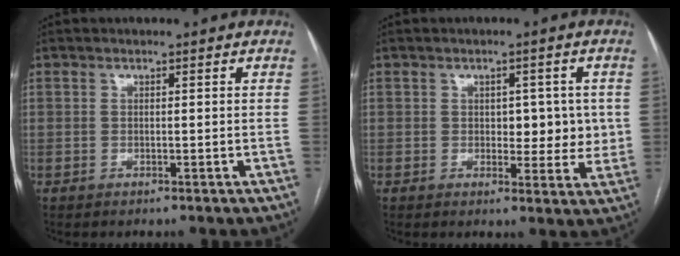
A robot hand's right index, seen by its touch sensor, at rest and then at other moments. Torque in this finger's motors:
{"motor_torque": [0.42, 0.43, 0.04, 0.01]}